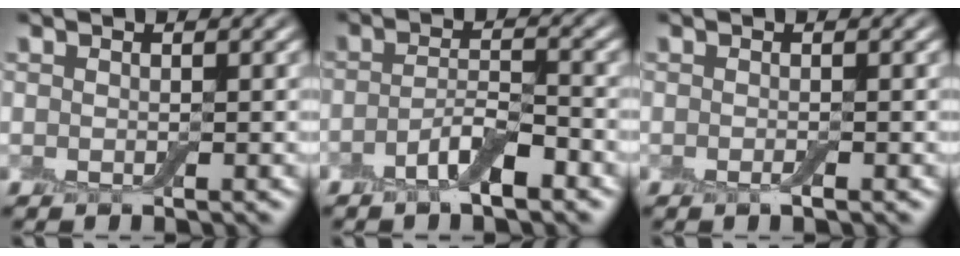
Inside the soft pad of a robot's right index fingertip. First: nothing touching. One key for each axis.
{"total": 3.4, "fx": -1.9, "fy": 1.1, "fz": 2.6, "tx": -0.052, "ty": 0.006, "tz": -0.042}
{"total": 0.6, "fx": -0.2, "fy": 0.1, "fz": 0.6, "tx": -0.010, "ty": -0.003, "tz": -0.006}